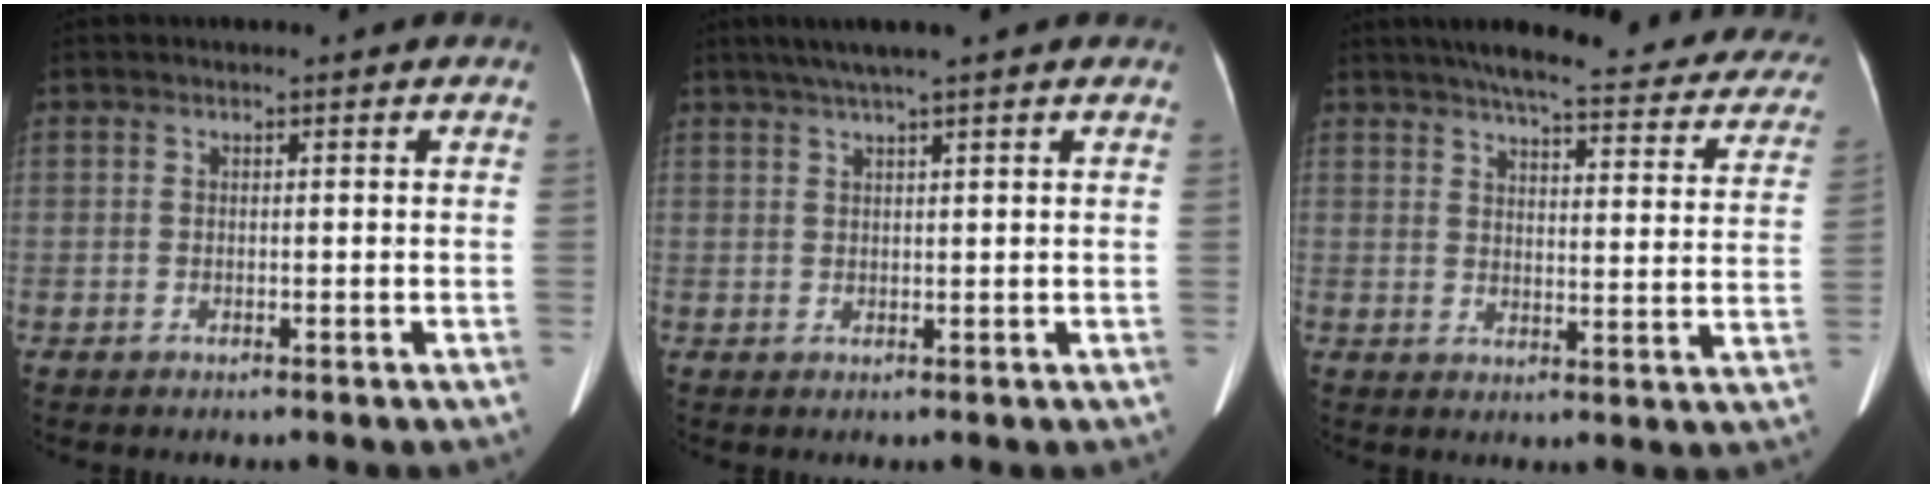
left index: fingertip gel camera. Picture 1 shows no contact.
{"total": 7.5, "force": [5.8, 0.1, 4.8], "torque": [-0.076, 0.038, 0.086]}
{"total": 26.3, "force": [22.5, 5.1, 12.7], "torque": [-0.172, -0.021, 0.259]}